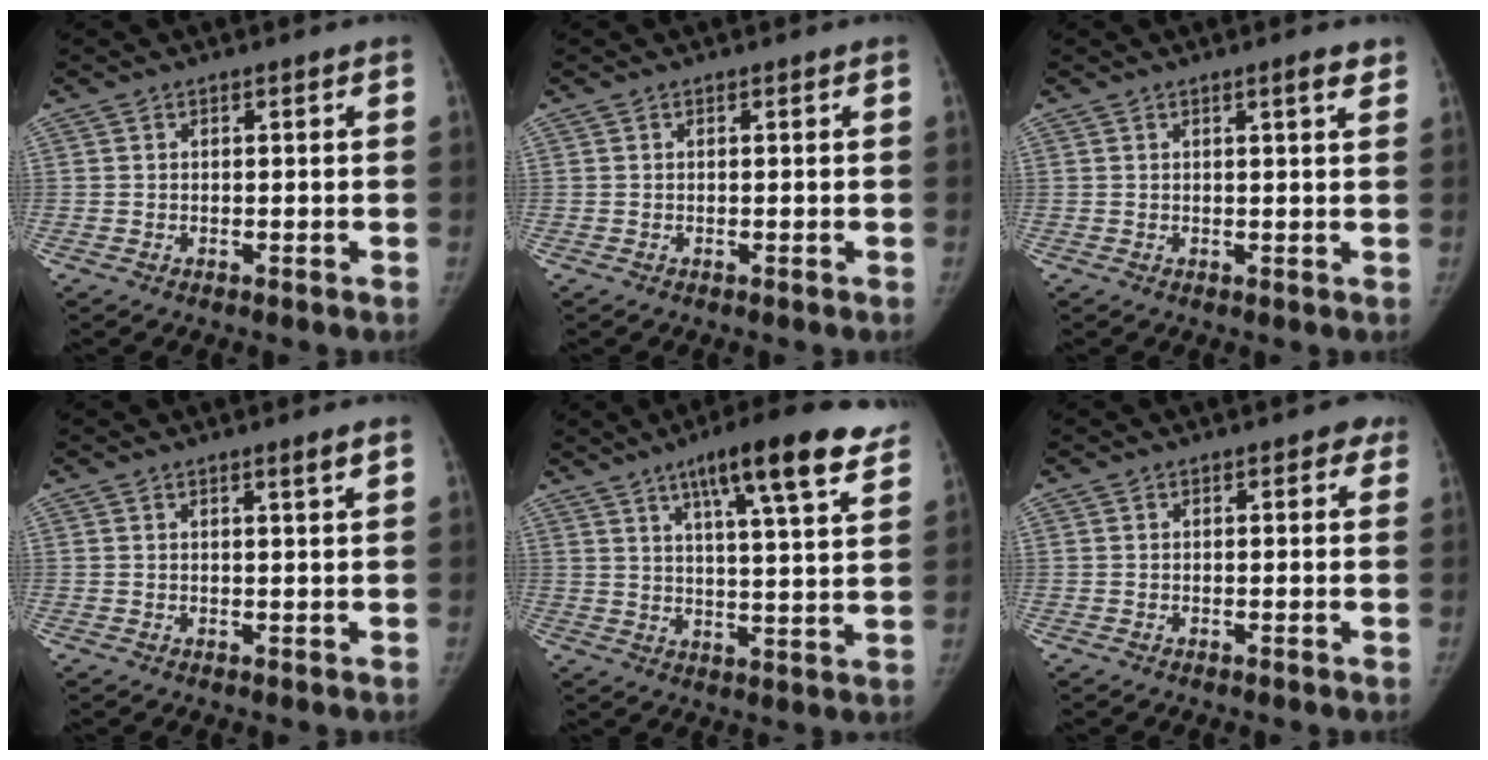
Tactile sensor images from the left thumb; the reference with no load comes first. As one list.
[{"total": 0.0}, {"total": 2.7, "force": [1.7, 0.3, 2.1], "torque": [-0.026, -0.008, 0.022]}, {"total": 1.6, "force": [1.0, -0.2, 1.2], "torque": [-0.019, -0.009, 0.016]}, {"total": 17.6, "force": [11.2, 3.2, 13.2], "torque": [-0.168, -0.034, 0.158]}, {"total": 1.9, "force": [0.9, 1.3, 1.2], "torque": [0.009, 0.002, 0.003]}]